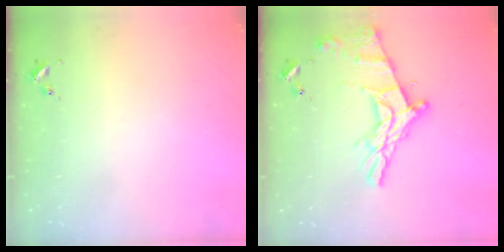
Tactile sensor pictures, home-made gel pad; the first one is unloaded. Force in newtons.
{"total": 16.2, "press": 16.1, "slide": 1.0}